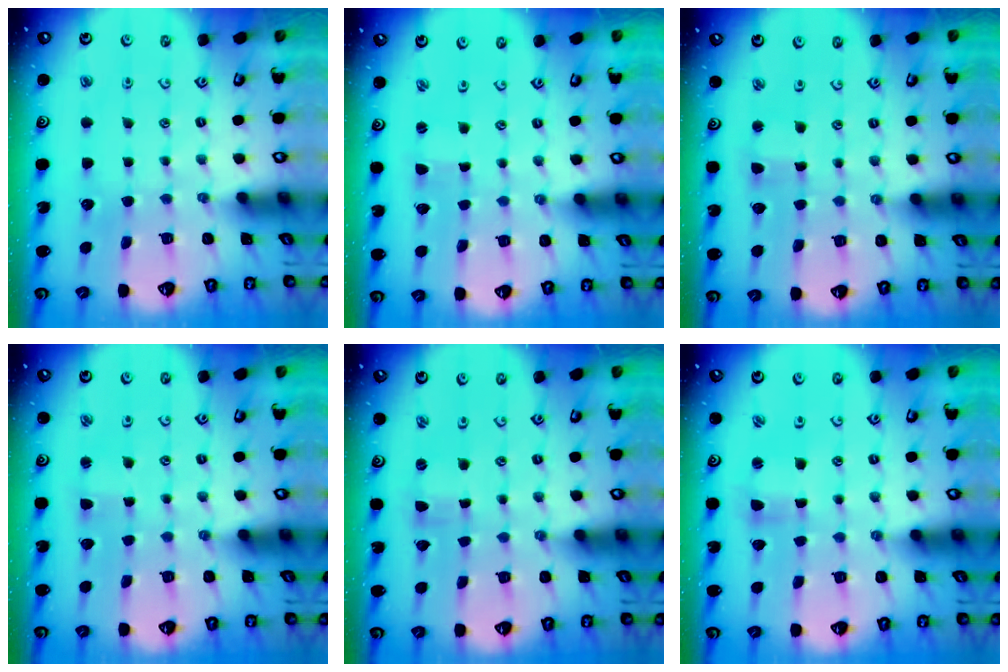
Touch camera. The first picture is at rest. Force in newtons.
{"total": 0.0}
{"total": 2.3, "press": 2.3, "slide": 0.3}
{"total": 1.6, "press": 1.6, "slide": 0.2}
{"total": 0.0}
{"total": 1.7, "press": 1.6, "slide": 0.4}